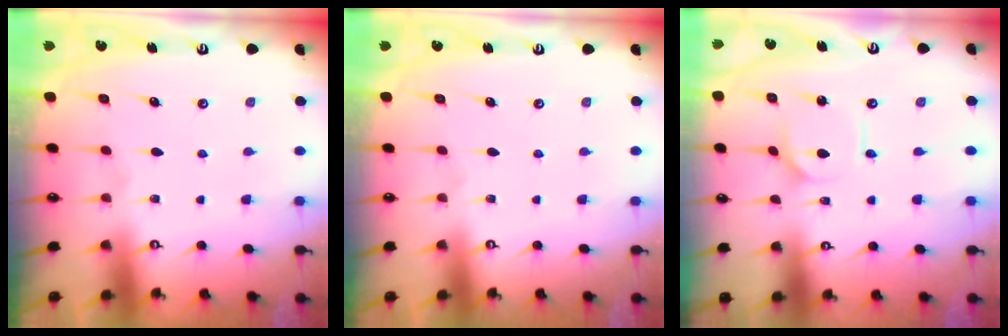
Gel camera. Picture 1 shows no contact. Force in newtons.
{"total": 0.0}
{"total": 2.4, "press": 2.3, "slide": 0.2}